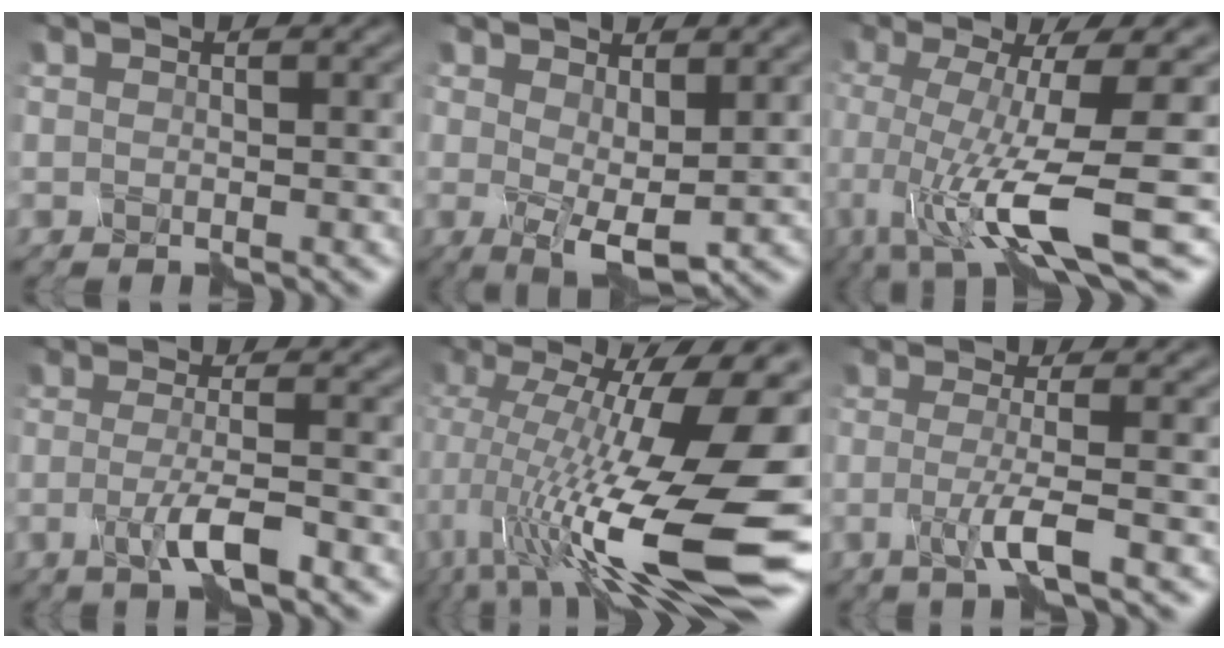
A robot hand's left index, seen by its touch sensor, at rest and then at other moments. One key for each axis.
{"total": 3.9, "fx": 0.5, "fy": 1.7, "fz": 3.4, "tx": -0.066, "ty": -0.012, "tz": 0.013}
{"total": 11.0, "fx": -2.9, "fy": 2.6, "fz": 10.3, "tx": -0.185, "ty": -0.018, "tz": -0.045}
{"total": 3.5, "fx": -1.5, "fy": 0.7, "fz": 3.1, "tx": -0.062, "ty": -0.002, "tz": -0.031}
{"total": 18.4, "fx": -3.3, "fy": 6.0, "fz": 17.1, "tx": -0.297, "ty": -0.008, "tz": -0.059}
{"total": 3.5, "fx": -1.1, "fy": 0.8, "fz": 3.2, "tx": -0.061, "ty": -0.008, "tz": -0.026}